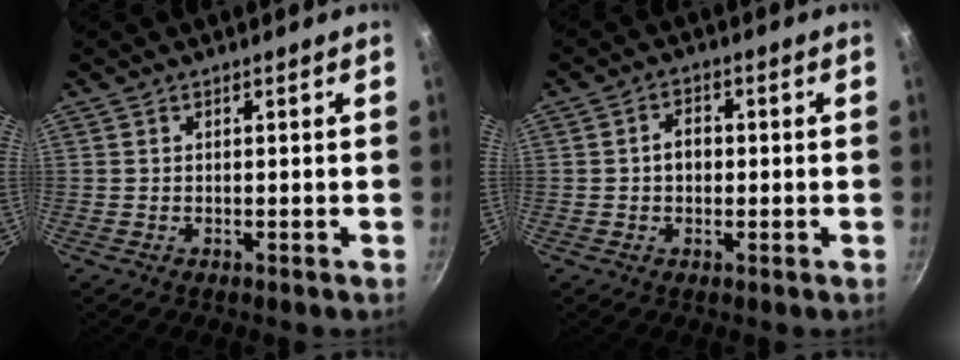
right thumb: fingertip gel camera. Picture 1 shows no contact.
{"total": 3.9, "force": [0.0, 3.0, 2.6], "torque": [-0.024, 0.012, -0.004]}